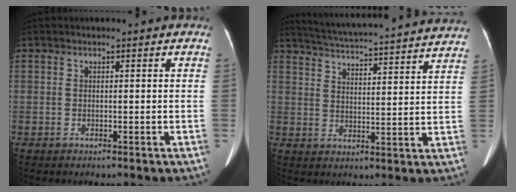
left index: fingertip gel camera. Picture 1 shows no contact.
{"total": 26.4, "force": [24.8, 1.1, 9.2], "torque": [-0.154, -0.026, 0.314]}